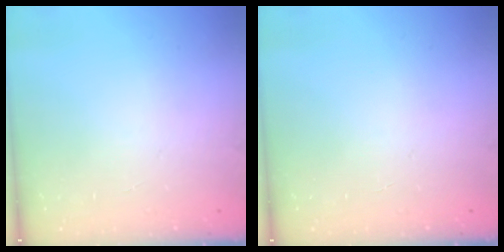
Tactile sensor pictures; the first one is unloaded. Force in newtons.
{"total": 0.0}